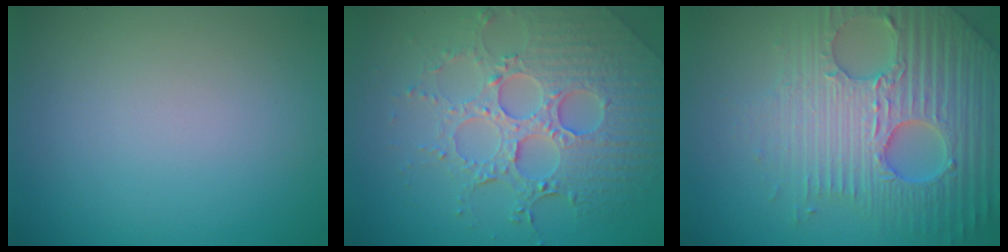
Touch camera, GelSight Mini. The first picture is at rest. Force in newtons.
{"total": 7.0, "press": 5.4, "slide": 4.6}
{"total": 7.4, "press": 7.1, "slide": 1.8}